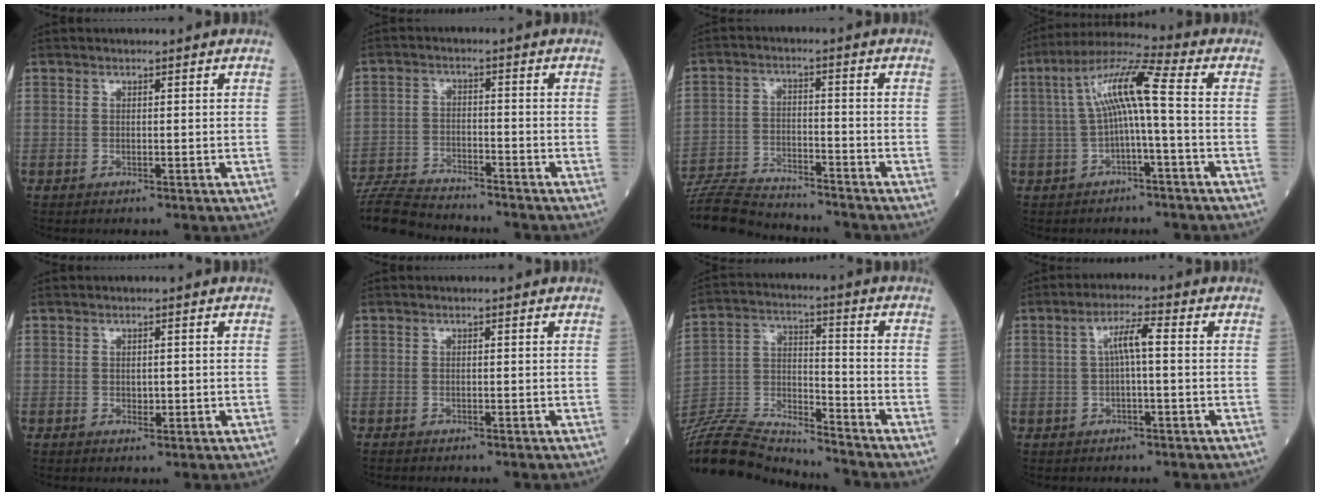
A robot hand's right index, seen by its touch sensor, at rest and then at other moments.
{"total": 13.7, "force": [-12.9, 1.5, 4.4], "torque": [-0.089, 0.000, -0.215]}
{"total": 15.3, "force": [-14.4, 1.6, 4.8], "torque": [-0.097, -0.002, -0.235]}
{"total": 9.5, "force": [0.0, 0.5, 9.5], "torque": [-0.182, 0.036, -0.001]}
{"total": 1.4, "force": [-0.3, 0.9, 1.1], "torque": [-0.020, -0.003, 0.000]}
{"total": 1.4, "force": [-1.2, 0.5, 0.6], "torque": [-0.017, -0.005, -0.016]}
{"total": 21.7, "force": [-20.3, 2.9, 7.2], "torque": [-0.193, -0.010, -0.357]}
{"total": 4.2, "force": [0.3, 0.6, 4.2], "torque": [-0.080, 0.014, 0.005]}